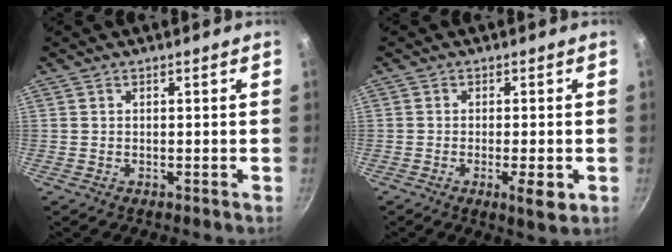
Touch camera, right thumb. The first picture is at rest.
{"total": 5.2, "force": [-1.7, 1.2, 4.7], "torque": [-0.077, 0.000, -0.026]}